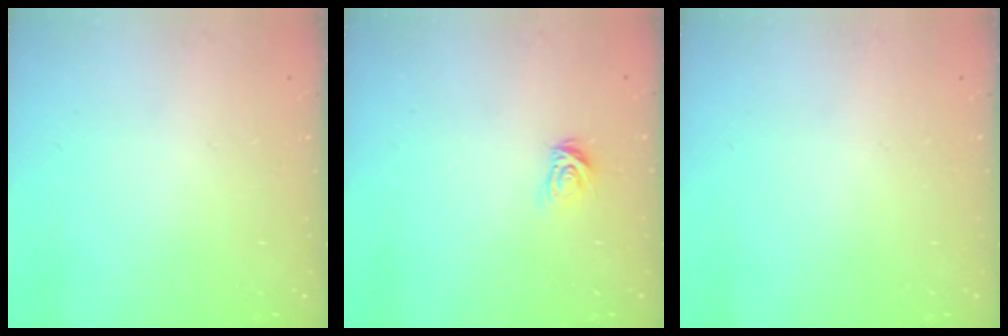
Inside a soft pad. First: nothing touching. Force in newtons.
{"total": 4.9, "press": 4.9, "slide": 0.5}
{"total": 0.0}